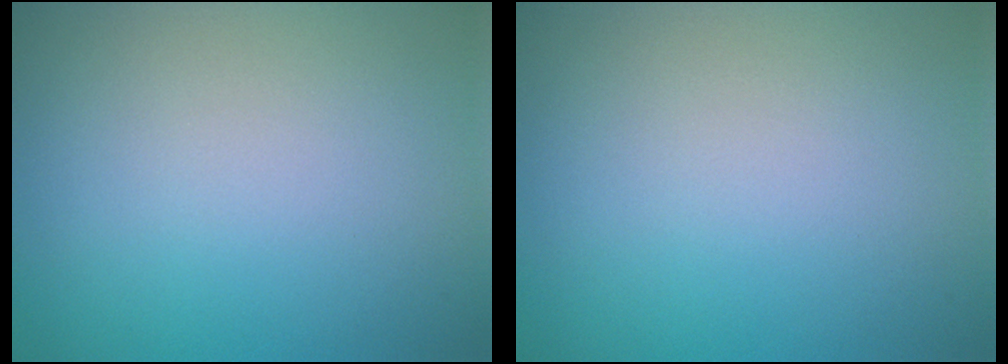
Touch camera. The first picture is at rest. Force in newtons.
{"total": 0.0}